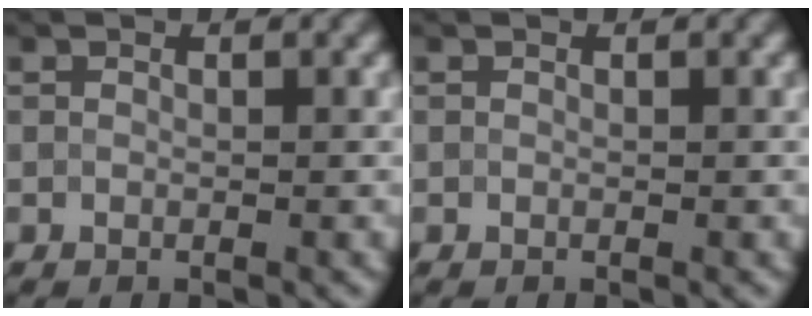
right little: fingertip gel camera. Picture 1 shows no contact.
{"total": 0.0}